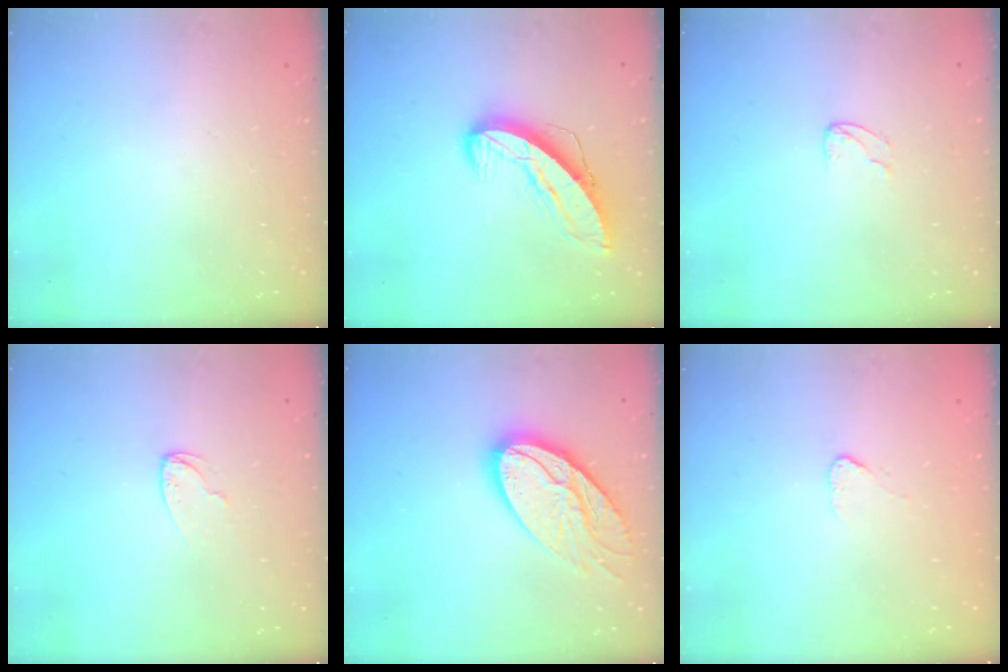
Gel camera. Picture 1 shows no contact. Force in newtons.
{"total": 9.4, "press": 9.4, "slide": 0.9}
{"total": 3.3, "press": 3.3, "slide": 0.3}
{"total": 4.6, "press": 4.6, "slide": 0.5}
{"total": 16.9, "press": 16.8, "slide": 1.8}
{"total": 2.7, "press": 2.7, "slide": 0.3}